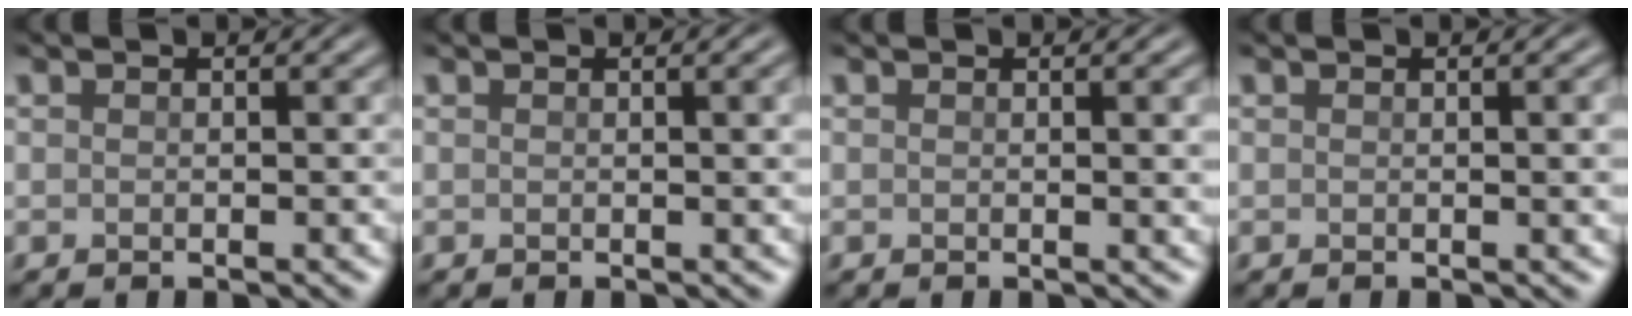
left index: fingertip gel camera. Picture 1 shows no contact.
{"total": 2.0, "force": [0.4, 0.6, 1.9], "torque": [-0.016, 0.005, 0.003]}
{"total": 2.3, "force": [0.3, 0.7, 2.2], "torque": [-0.018, 0.002, 0.000]}
{"total": 2.2, "force": [0.2, 0.7, 2.1], "torque": [-0.018, 0.004, -0.002]}